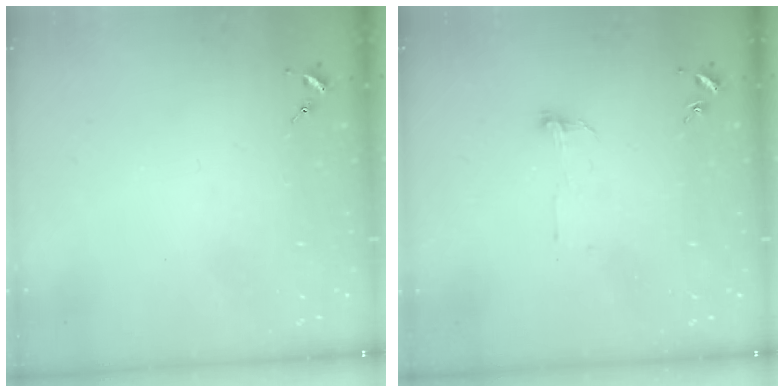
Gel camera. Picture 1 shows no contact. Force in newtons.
{"total": 3.9, "press": 3.9, "slide": 0.3}